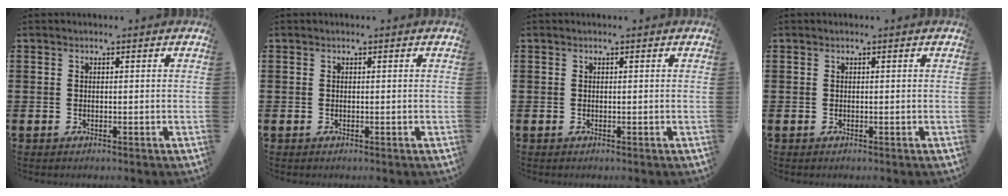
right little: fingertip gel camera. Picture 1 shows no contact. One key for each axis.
{"total": 0.0}
{"total": 0.0}
{"total": 0.0}